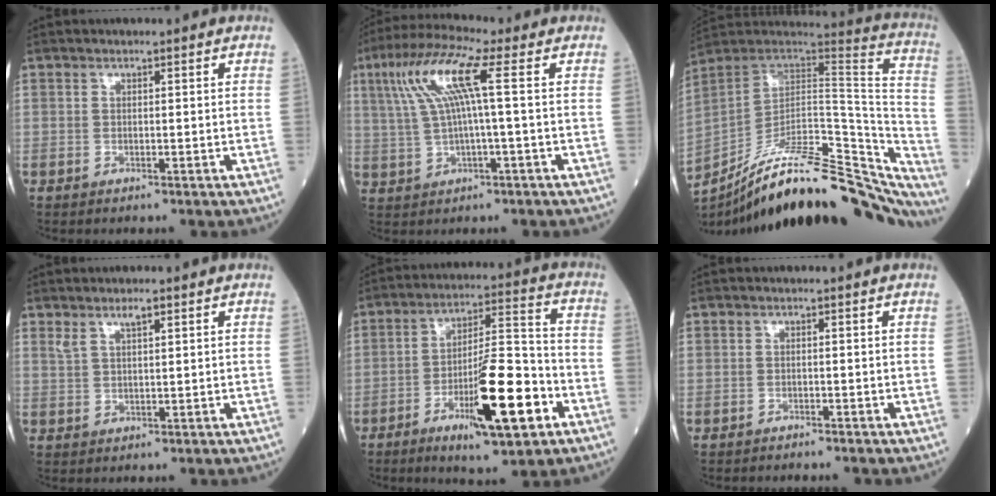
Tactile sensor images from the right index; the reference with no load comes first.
{"total": 9.6, "force": [2.4, 0.2, 9.3], "torque": [-0.196, 0.027, 0.049]}
{"total": 33.3, "force": [-27.2, 7.7, 17.7], "torque": [-0.207, -0.002, -0.382]}
{"total": 2.6, "force": [1.8, 0.5, 1.8], "torque": [-0.038, 0.006, 0.037]}
{"total": 15.2, "force": [-6.4, 2.5, 13.6], "torque": [-0.228, -0.006, -0.100]}
{"total": 1.6, "force": [-1.5, 0.1, 0.5], "torque": [-0.009, 0.000, -0.019]}